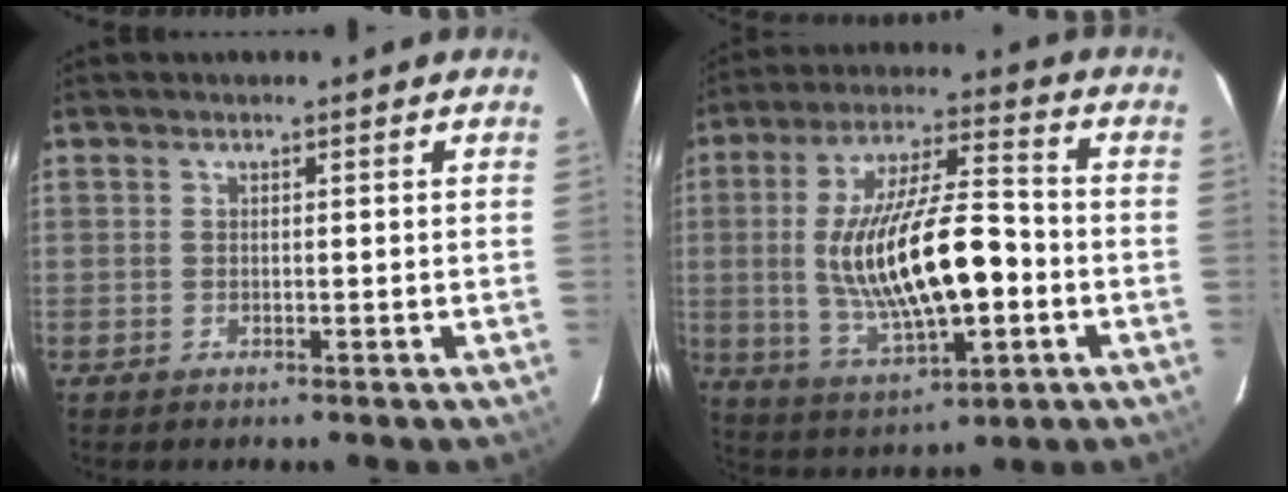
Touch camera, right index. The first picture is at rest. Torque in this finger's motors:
{"motor_torque": [1.39, 0.51, 1.05, 0.21]}